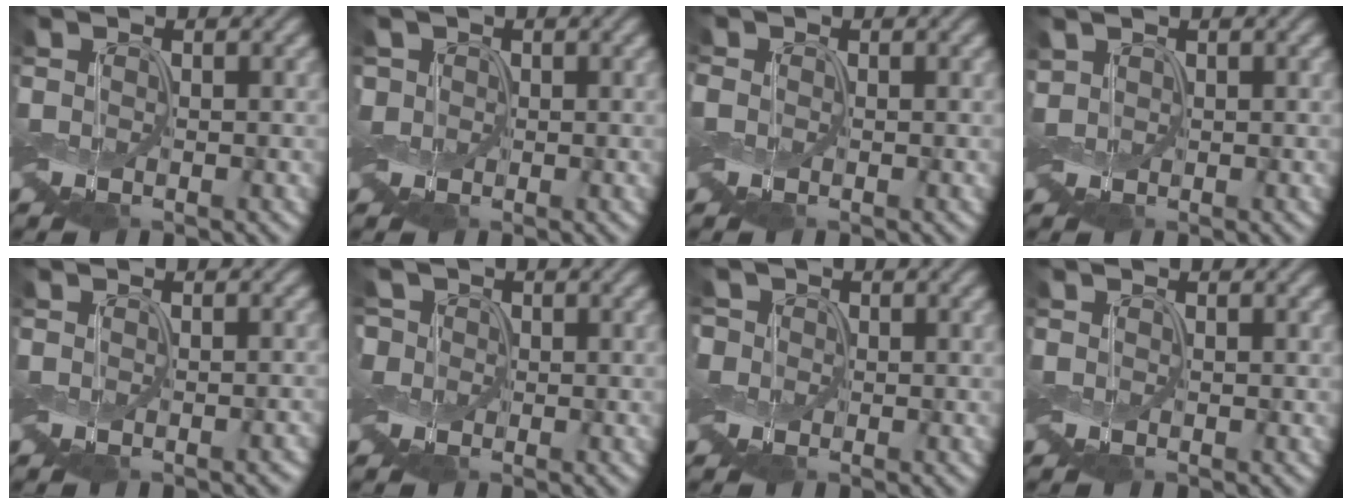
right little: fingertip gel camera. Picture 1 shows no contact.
{"total": 1.3, "force": [0.0, 1.2, 0.4], "torque": [-0.014, 0.005, -0.006]}
{"total": 0.0}
{"total": 0.9, "force": [0.4, 0.7, 0.6], "torque": [-0.018, 0.008, 0.008]}
{"total": 0.7, "force": [-0.3, 0.4, 0.5], "torque": [-0.007, -0.001, -0.004]}
{"total": 2.0, "force": [0.3, 1.8, 0.7], "torque": [-0.023, 0.013, -0.005]}
{"total": 1.4, "force": [0.2, 1.4, 0.2], "torque": [-0.008, 0.008, -0.006]}
{"total": 0.0}